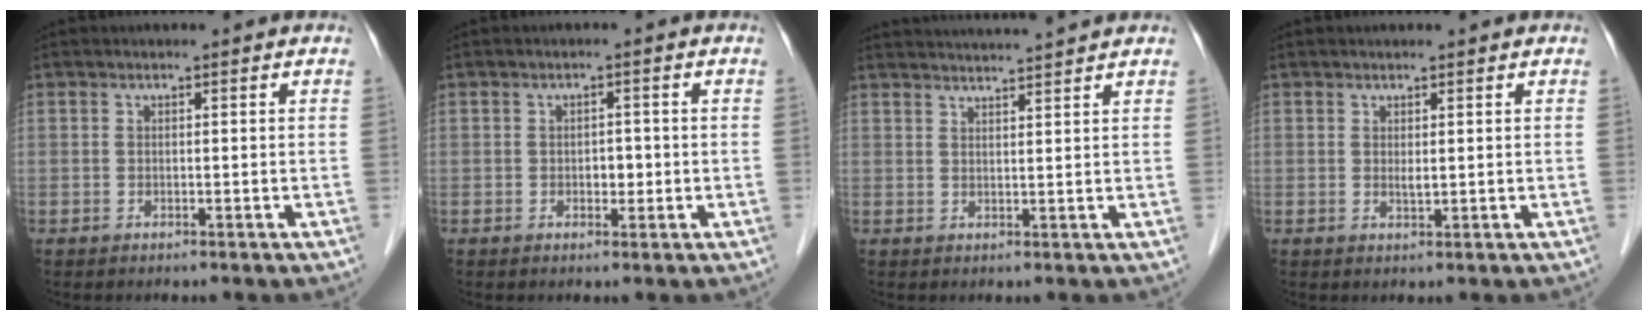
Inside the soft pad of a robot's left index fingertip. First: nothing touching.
{"total": 1.8, "force": [-0.3, 1.2, 1.3], "torque": [-0.017, 0.003, -0.003]}
{"total": 7.9, "force": [7.4, -1.4, 2.3], "torque": [-0.037, 0.019, 0.103]}
{"total": 1.1, "force": [0.4, 0.2, 1.0], "torque": [-0.022, -0.003, 0.008]}